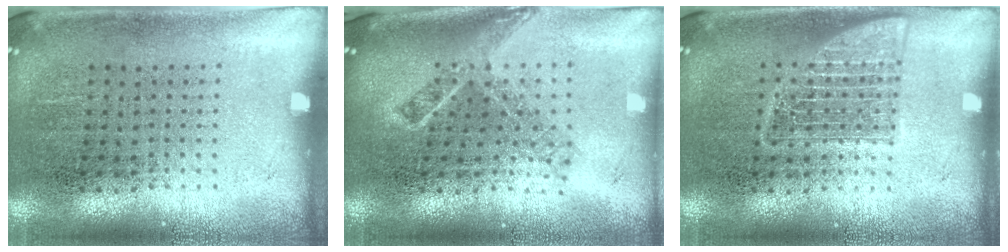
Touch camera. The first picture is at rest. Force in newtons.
{"total": 2.0, "press": 1.4, "slide": 1.4}
{"total": 2.5, "press": 2.5, "slide": 0.4}